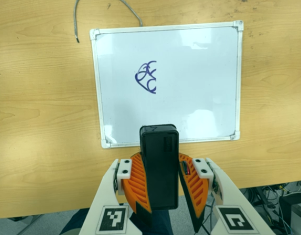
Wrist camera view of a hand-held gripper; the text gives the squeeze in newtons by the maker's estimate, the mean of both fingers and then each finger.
{"total": 10.2, "left": 10.1, "right": 10.3}